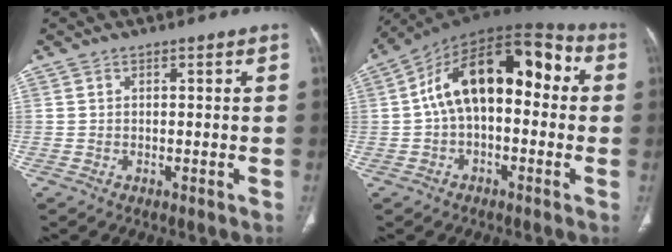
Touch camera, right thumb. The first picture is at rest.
{"total": 17.9, "force": [1.5, 9.9, 14.8], "torque": [-0.208, 0.055, 0.012]}